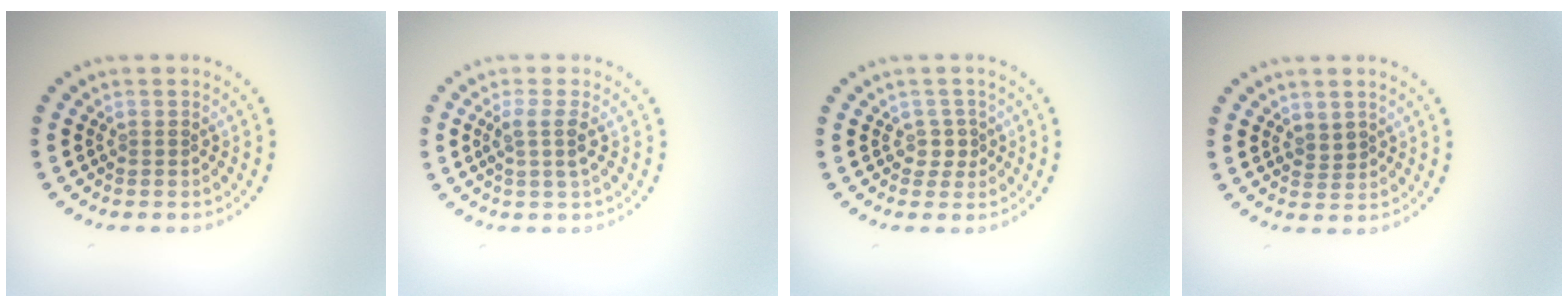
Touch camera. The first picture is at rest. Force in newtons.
{"total": 1.9, "press": 1.5, "slide": 1.1}
{"total": 1.4, "press": 1.0, "slide": 1.0}
{"total": 0.8, "press": 0.6, "slide": 0.6}